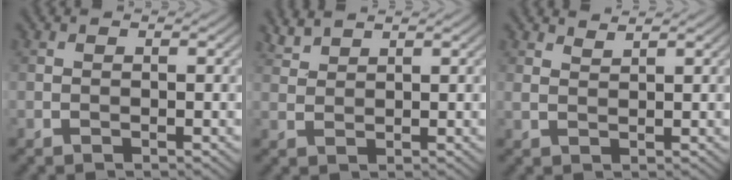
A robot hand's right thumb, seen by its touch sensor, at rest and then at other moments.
{"total": 2.3, "force": [2.2, 0.3, 0.8], "torque": [-0.021, 0.005, 0.048]}
{"total": 1.7, "force": [1.6, 0.1, 0.6], "torque": [-0.020, 0.003, 0.034]}